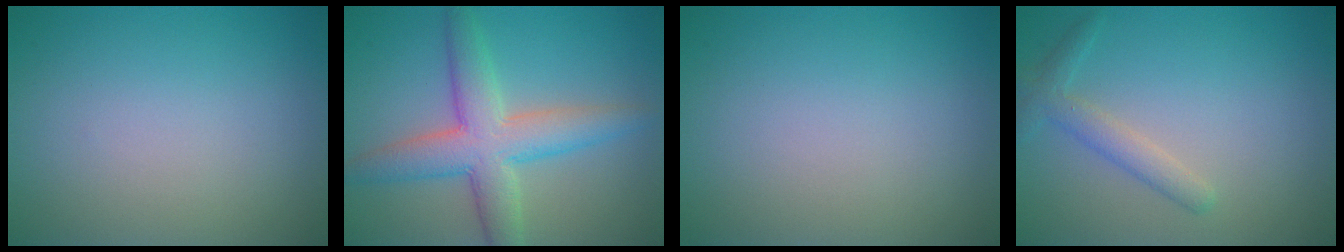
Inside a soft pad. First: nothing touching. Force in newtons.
{"total": 6.4, "press": 6.4, "slide": 0.2}
{"total": 0.0}
{"total": 2.2, "press": 2.2, "slide": 0.1}